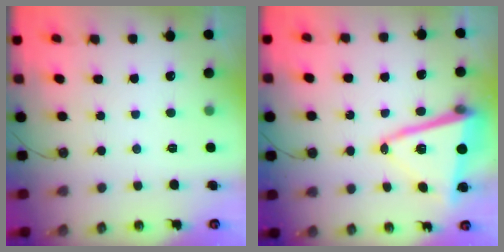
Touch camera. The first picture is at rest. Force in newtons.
{"total": 13.5, "press": 13.2, "slide": 2.9}